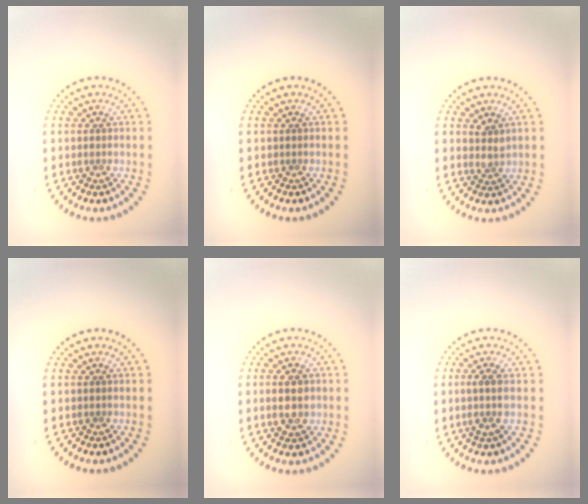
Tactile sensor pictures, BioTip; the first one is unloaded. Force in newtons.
{"total": 0.0}
{"total": 1.5, "press": 1.2, "slide": 0.9}
{"total": 0.0}
{"total": 3.5, "press": 3.5, "slide": 0.2}
{"total": 2.1, "press": 1.7, "slide": 1.2}